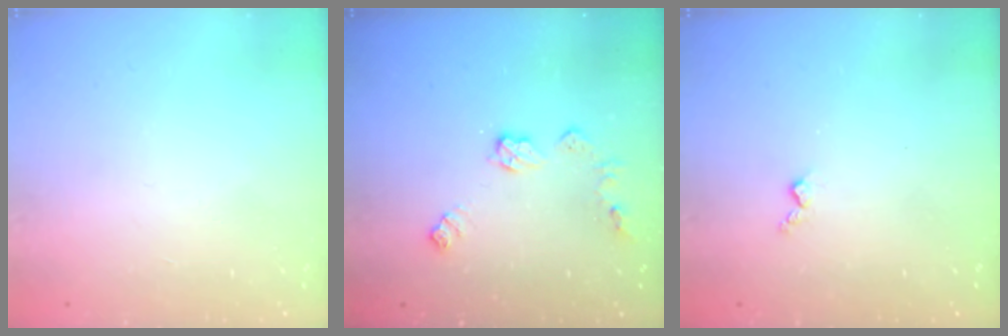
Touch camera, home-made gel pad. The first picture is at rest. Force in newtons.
{"total": 7.8, "press": 7.8, "slide": 0.3}
{"total": 3.0, "press": 3.0, "slide": 0.6}